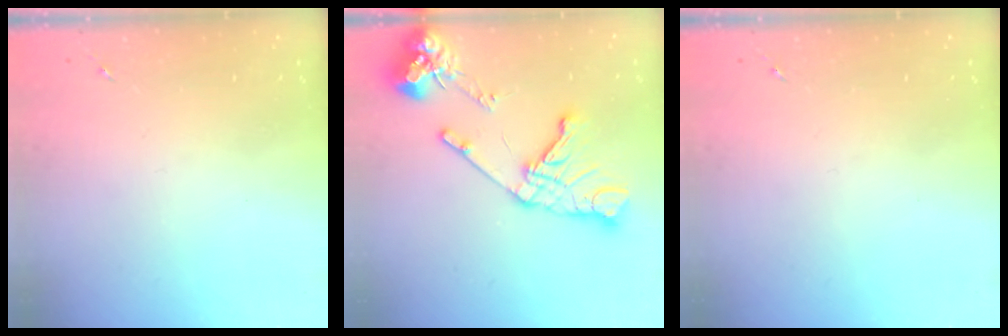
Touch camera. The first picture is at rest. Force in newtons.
{"total": 16.5, "press": 16.3, "slide": 2.0}
{"total": 0.0}